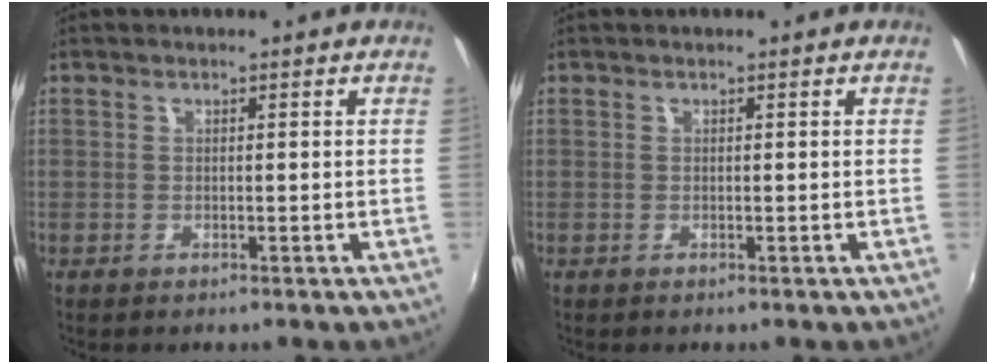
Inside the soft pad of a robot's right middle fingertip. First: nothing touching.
{"total": 0.0}